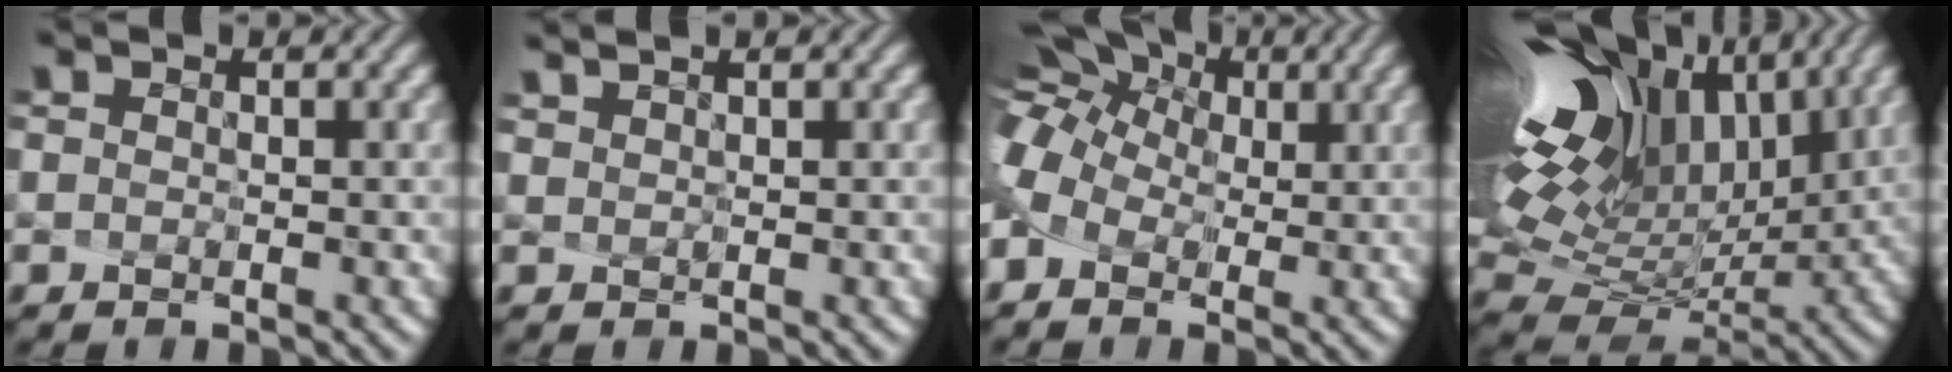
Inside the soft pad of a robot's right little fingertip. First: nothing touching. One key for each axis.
{"total": 1.1, "fx": 1.1, "fy": 0.1, "fz": 0.1, "tx": -0.032, "ty": -0.013, "tz": 0.046}
{"total": 9.1, "fx": 2.3, "fy": 6.9, "fz": 5.5, "tx": -0.137, "ty": 0.019, "tz": 0.036}
{"total": 14.6, "fx": 6.4, "fy": 7.8, "fz": 10.6, "tx": -0.236, "ty": 0.025, "tz": 0.144}